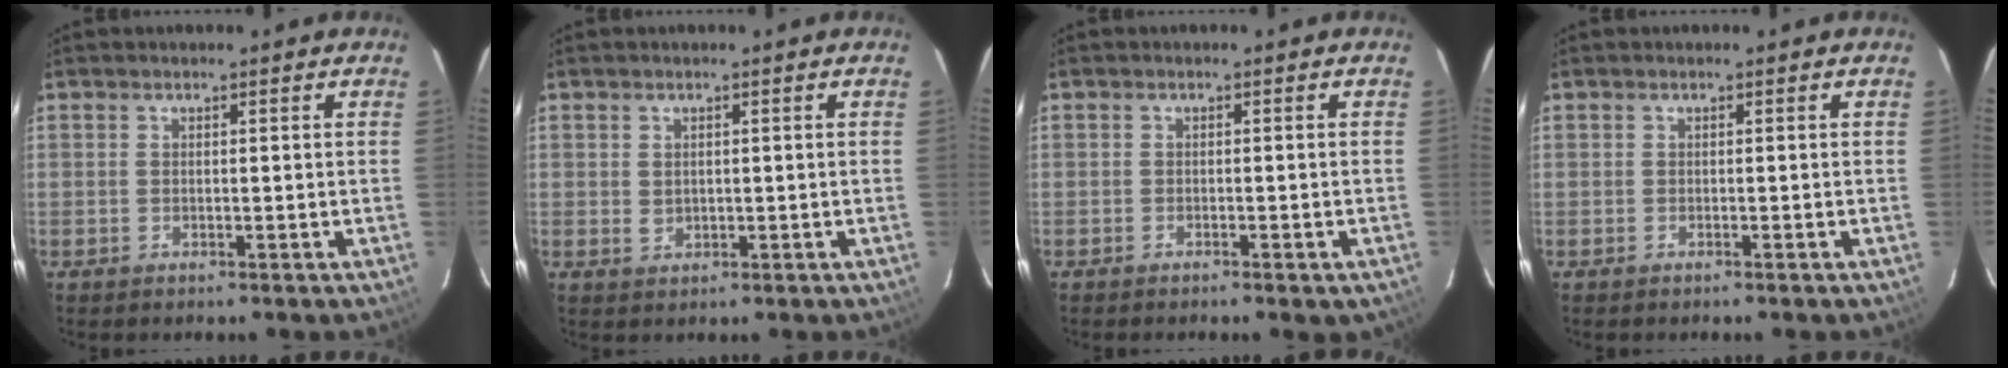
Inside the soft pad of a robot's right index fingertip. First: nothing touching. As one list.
[{"total": 1.5, "force": [0.4, 1.3, 0.7], "torque": [-0.010, 0.003, 0.010]}, {"total": 2.1, "force": [-1.4, 0.8, 1.3], "torque": [-0.026, -0.003, -0.017]}, {"total": 0.0}]